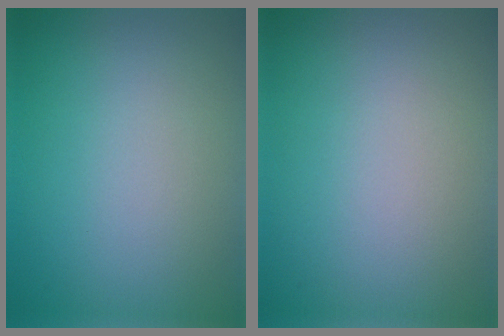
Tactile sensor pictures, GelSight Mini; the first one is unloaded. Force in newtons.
{"total": 0.0}